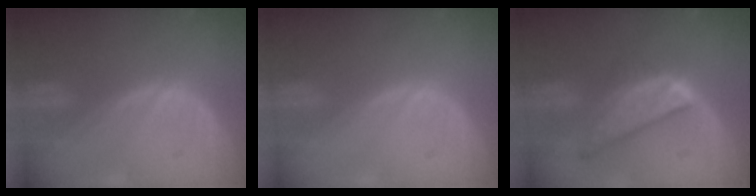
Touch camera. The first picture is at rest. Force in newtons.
{"total": 0.0}
{"total": 8.7, "press": 7.5, "slide": 4.4}